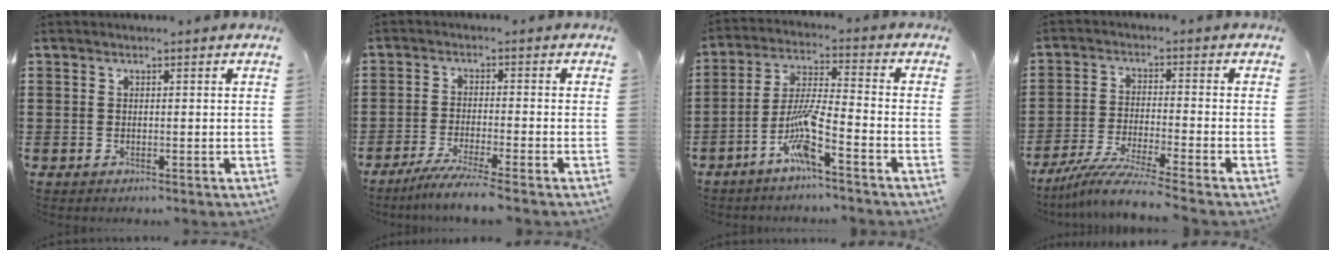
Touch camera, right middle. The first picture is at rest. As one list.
[{"total": 4.0, "force": [-3.4, -0.5, 2.0], "torque": [-0.038, -0.012, -0.066]}, {"total": 8.1, "force": [-4.8, 0.5, 6.5], "torque": [-0.149, -0.010, -0.097]}, {"total": 6.3, "force": [-5.5, -0.7, 3.0], "torque": [-0.066, -0.022, -0.107]}]